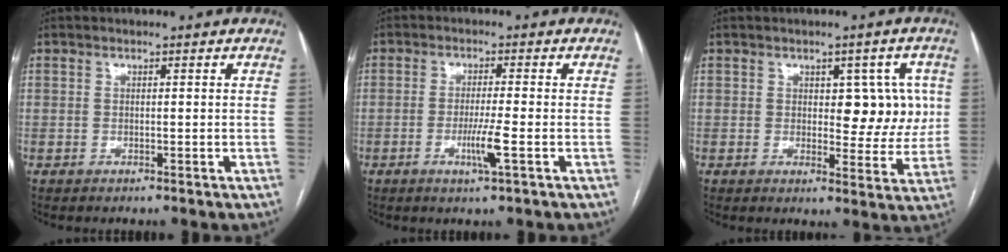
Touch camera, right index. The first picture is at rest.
{"total": 4.4, "force": [-1.6, -0.6, 4.1], "torque": [-0.079, -0.010, -0.030]}
{"total": 6.7, "force": [1.3, 3.7, 5.5], "torque": [-0.055, 0.012, 0.022]}